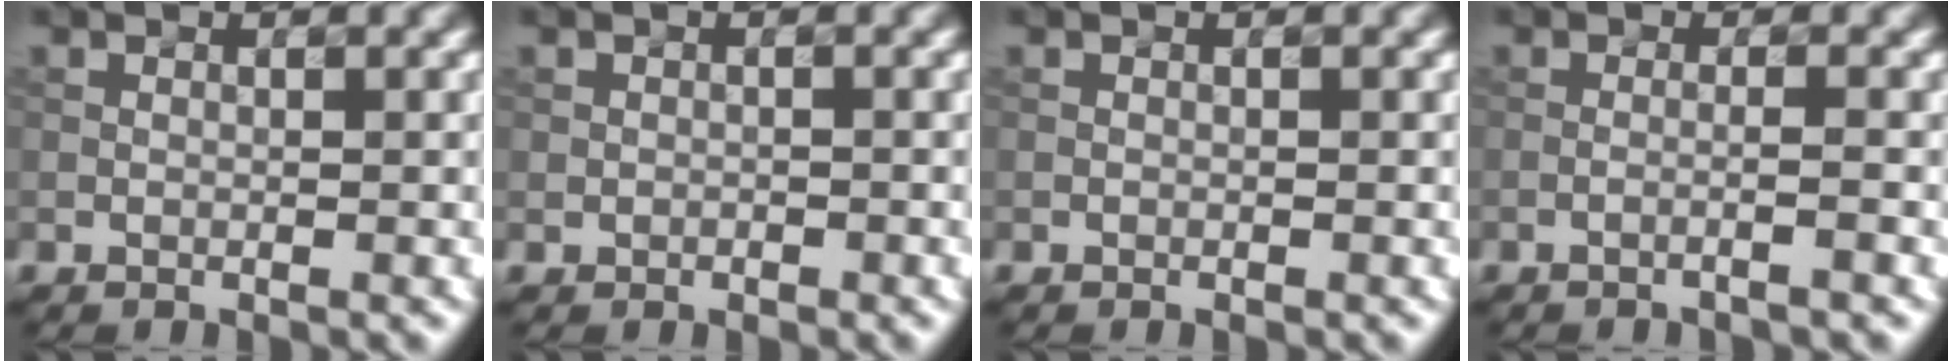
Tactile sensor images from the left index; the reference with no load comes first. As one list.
[{"total": 0.7, "force": [-0.2, 0.7, 0.2], "torque": [0.002, -0.004, -0.006]}, {"total": 0.0}, {"total": 1.8, "force": [-0.8, 0.3, 1.6], "torque": [-0.021, 0.005, -0.028]}]